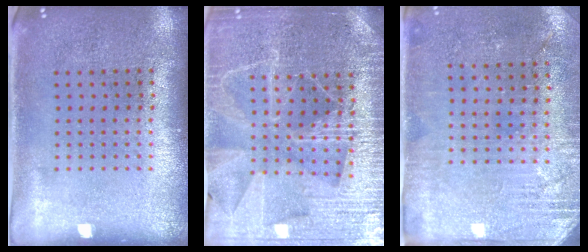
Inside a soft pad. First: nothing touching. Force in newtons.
{"total": 4.5, "press": 4.2, "slide": 1.8}
{"total": 2.8, "press": 2.6, "slide": 1.0}